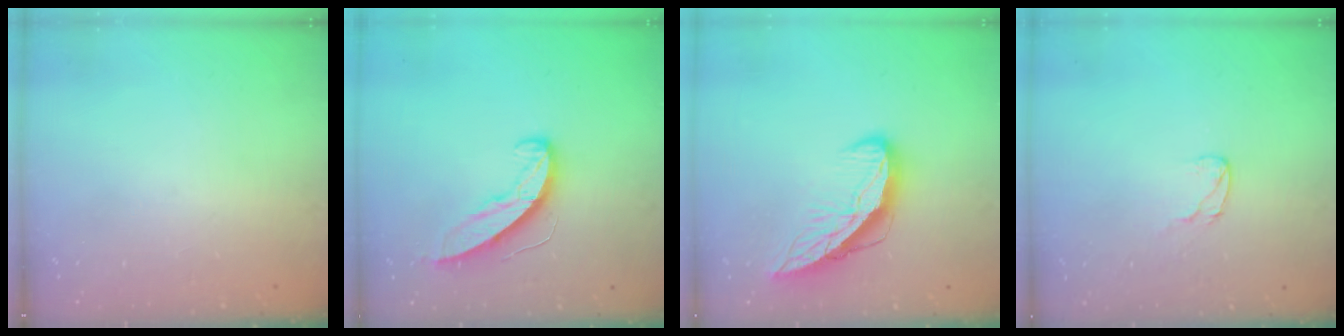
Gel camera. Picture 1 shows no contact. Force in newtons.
{"total": 8.9, "press": 8.9, "slide": 0.5}
{"total": 9.9, "press": 9.9, "slide": 1.1}
{"total": 3.0, "press": 3.0, "slide": 0.2}